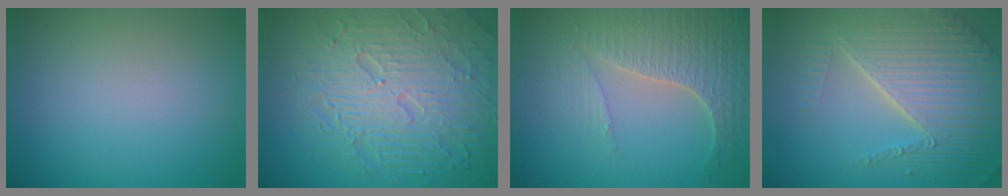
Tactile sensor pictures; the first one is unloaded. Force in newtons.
{"total": 9.0, "press": 6.4, "slide": 6.4}
{"total": 4.6, "press": 4.1, "slide": 2.0}
{"total": 8.4, "press": 5.6, "slide": 6.2}